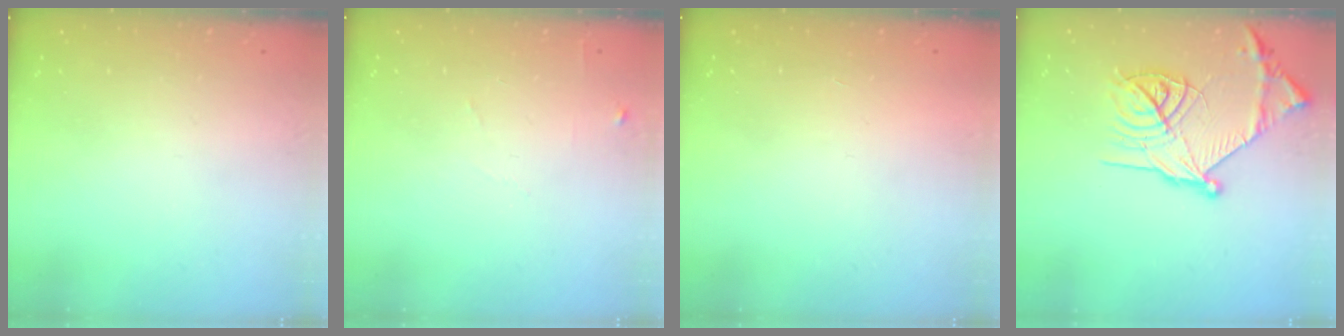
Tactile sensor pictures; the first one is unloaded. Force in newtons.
{"total": 4.6, "press": 4.6, "slide": 0.6}
{"total": 1.7, "press": 1.7, "slide": 0.1}
{"total": 18.5, "press": 18.4, "slide": 1.6}